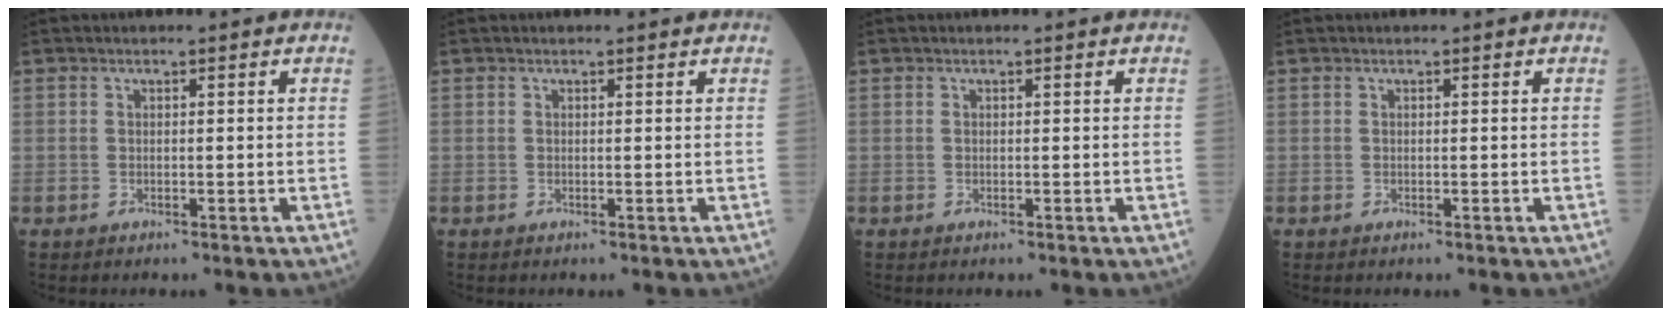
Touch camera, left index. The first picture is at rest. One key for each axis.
{"total": 0.5, "fx": 0.5, "fy": 0.1, "fz": 0.1, "tx": -0.005, "ty": 0.002, "tz": 0.006}
{"total": 0.0}
{"total": 0.0}